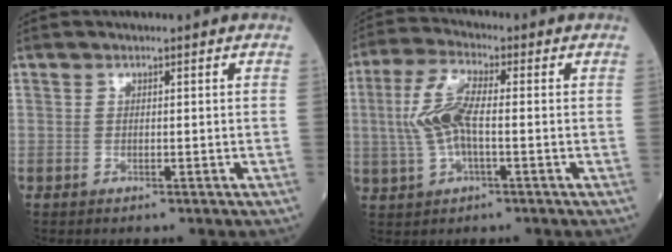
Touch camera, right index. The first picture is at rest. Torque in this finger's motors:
{"motor_torque": [0.34, 0.11, 0.17, 0.19]}